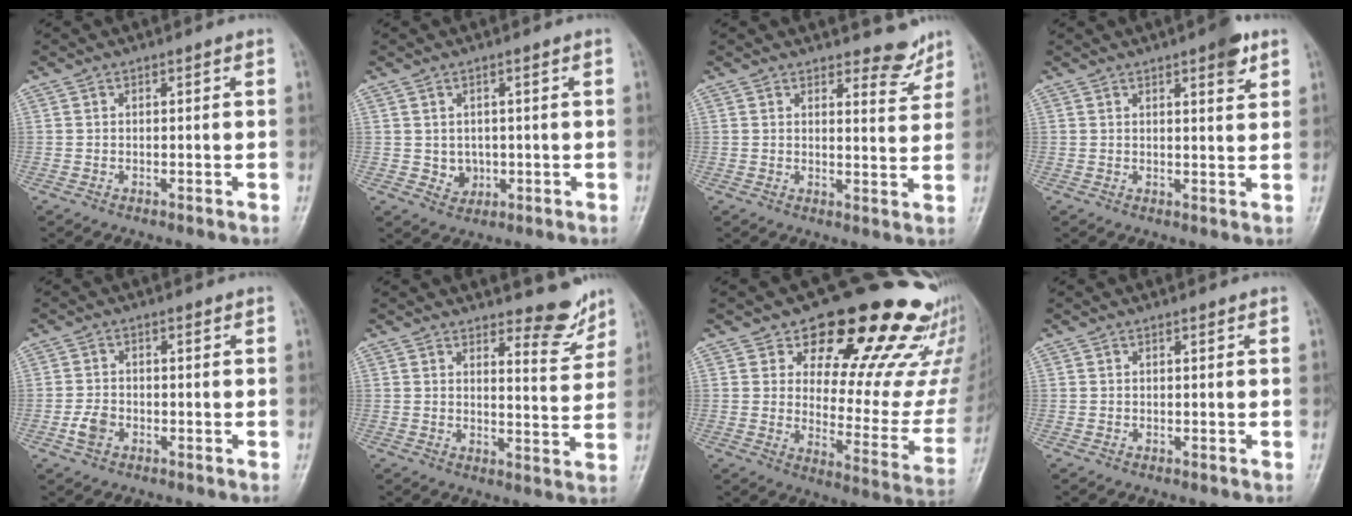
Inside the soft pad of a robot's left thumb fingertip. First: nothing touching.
{"total": 2.9, "force": [0.2, 2.6, 1.4], "torque": [-0.011, -0.003, 0.012]}
{"total": 4.7, "force": [4.2, 1.9, 1.2], "torque": [0.006, -0.040, 0.052]}
{"total": 4.8, "force": [2.9, 1.4, 3.6], "torque": [-0.039, -0.014, 0.036]}
{"total": 3.2, "force": [-1.1, 2.2, 2.0], "torque": [-0.038, 0.005, -0.022]}
{"total": 6.5, "force": [5.5, 2.1, 2.7], "torque": [-0.013, -0.052, 0.077]}
{"total": 25.5, "force": [19.5, 9.4, 13.5], "torque": [-0.124, -0.124, 0.247]}
{"total": 0.0}